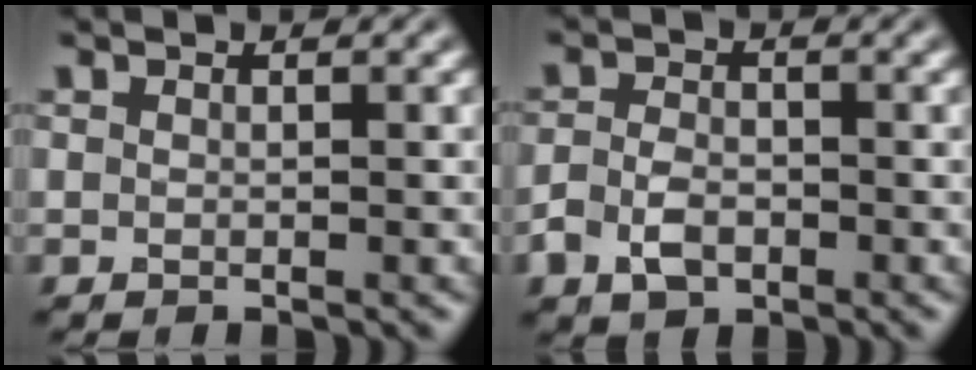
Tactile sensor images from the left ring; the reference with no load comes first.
{"total": 3.1, "force": [-1.4, 2.0, 1.9], "torque": [-0.038, -0.002, -0.031]}